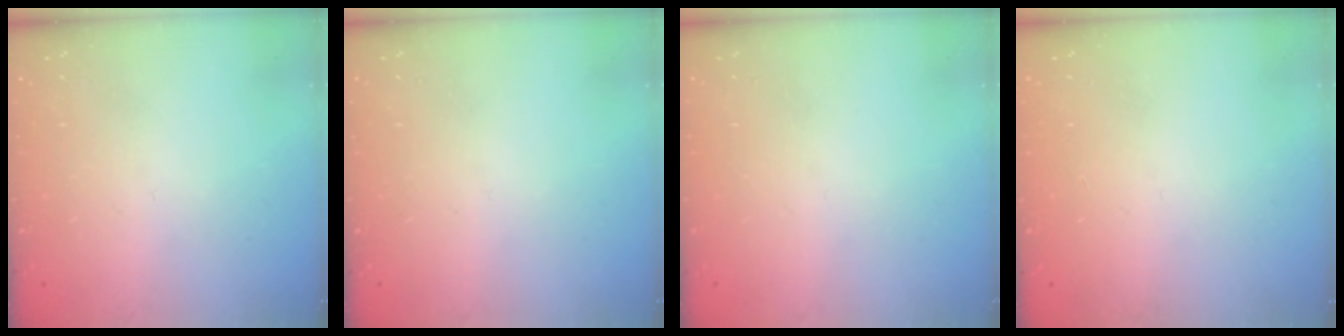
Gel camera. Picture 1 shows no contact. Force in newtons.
{"total": 0.0}
{"total": 0.0}
{"total": 1.4, "press": 1.4, "slide": 0.1}